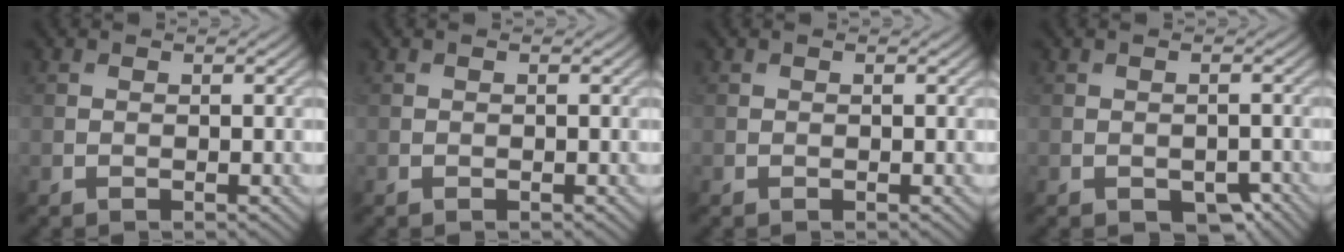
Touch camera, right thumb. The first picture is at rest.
{"total": 0.0}
{"total": 0.0}
{"total": 3.1, "force": [-1.8, 1.8, 1.8], "torque": [-0.022, -0.009, -0.018]}